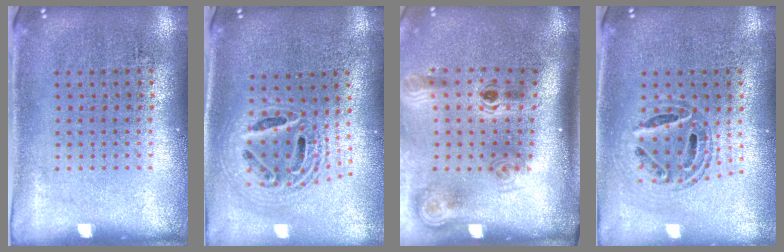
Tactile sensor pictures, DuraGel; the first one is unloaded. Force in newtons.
{"total": 2.2, "press": 1.7, "slide": 1.4}
{"total": 2.2, "press": 1.4, "slide": 1.7}
{"total": 0.8, "press": 0.8, "slide": 0.1}